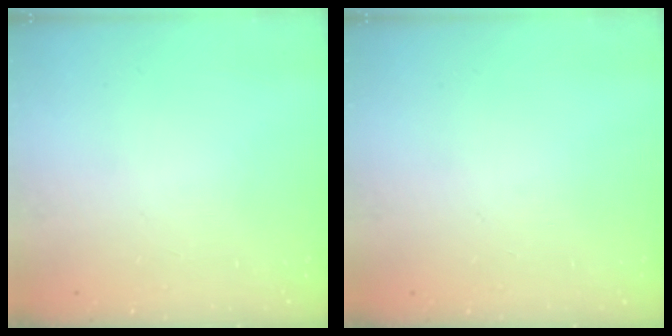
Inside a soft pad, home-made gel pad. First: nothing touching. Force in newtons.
{"total": 0.0}